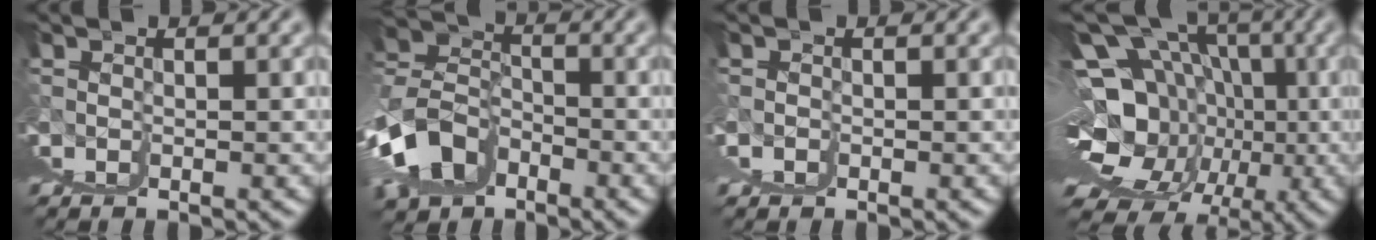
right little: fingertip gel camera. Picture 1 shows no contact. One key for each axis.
{"total": 3.7, "fx": -0.7, "fy": 0.2, "fz": 3.6, "tx": -0.052, "ty": -0.017, "tz": 0.009}
{"total": 2.2, "fx": 0.7, "fy": -1.7, "fz": -1.2, "tx": 0.026, "ty": 0.002, "tz": 0.013}
{"total": 12.8, "fx": 3.4, "fy": 6.7, "fz": 10.4, "tx": -0.137, "ty": 0.003, "tz": 0.071}